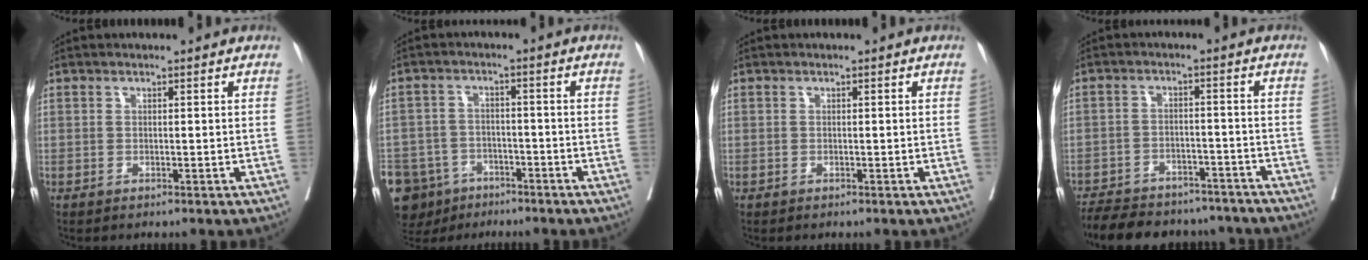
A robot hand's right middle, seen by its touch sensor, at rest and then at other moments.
{"total": 14.7, "force": [-9.2, 10.3, 5.0], "torque": [-0.142, -0.002, -0.136]}
{"total": 0.0}
{"total": 17.4, "force": [-15.4, 5.8, 5.9], "torque": [-0.143, -0.002, -0.209]}